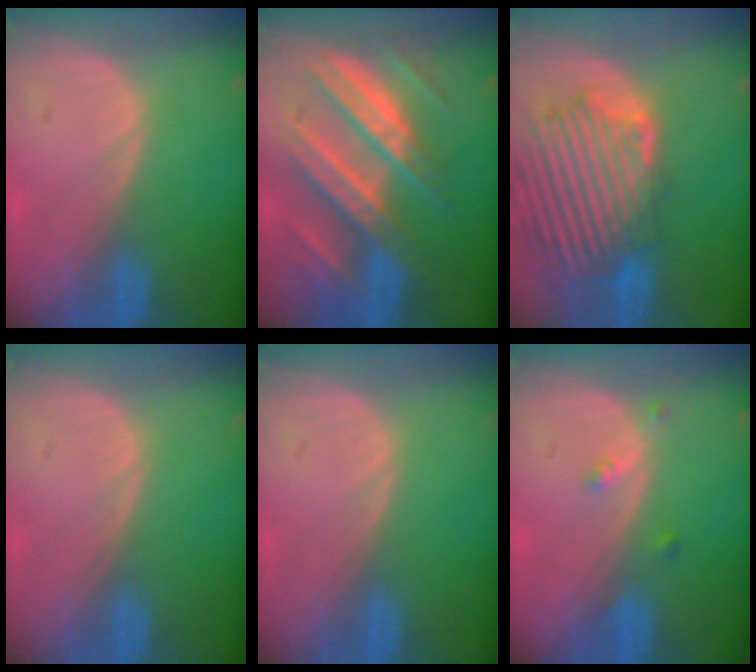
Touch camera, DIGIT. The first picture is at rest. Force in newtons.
{"total": 11.3, "press": 11.2, "slide": 1.1}
{"total": 12.7, "press": 11.5, "slide": 5.3}
{"total": 0.0}
{"total": 0.0}
{"total": 1.9, "press": 1.5, "slide": 1.0}